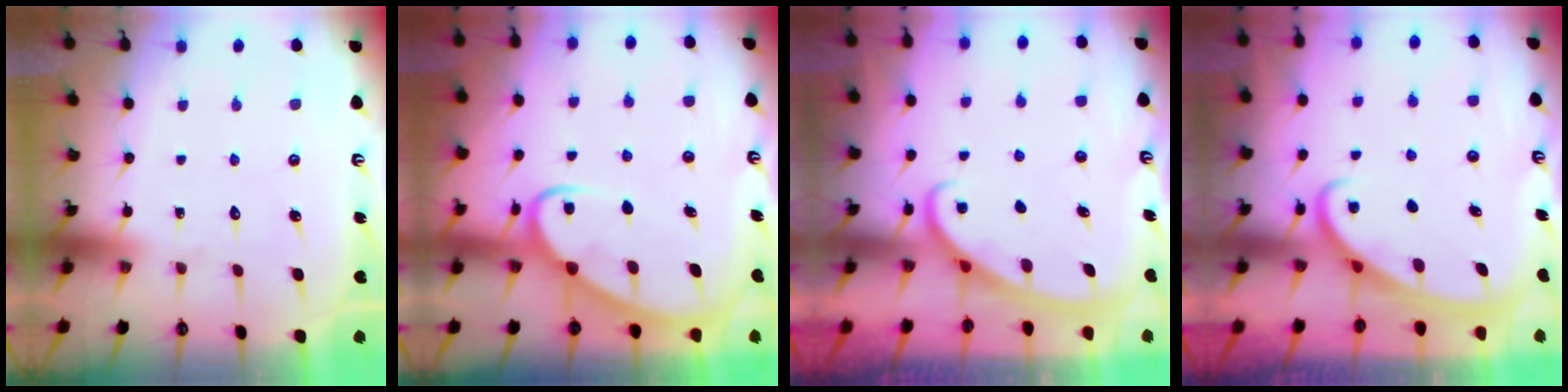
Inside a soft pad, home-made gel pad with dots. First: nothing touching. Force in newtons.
{"total": 6.1, "press": 6.1, "slide": 0.7}
{"total": 3.0, "press": 3.0, "slide": 0.4}
{"total": 2.5, "press": 2.5, "slide": 0.3}